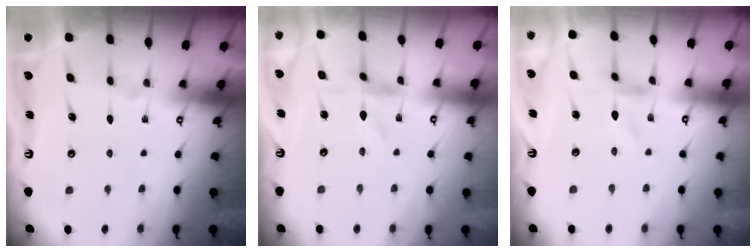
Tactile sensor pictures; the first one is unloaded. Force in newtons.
{"total": 0.8, "press": 0.8, "slide": 0.2}
{"total": 0.6, "press": 0.5, "slide": 0.2}